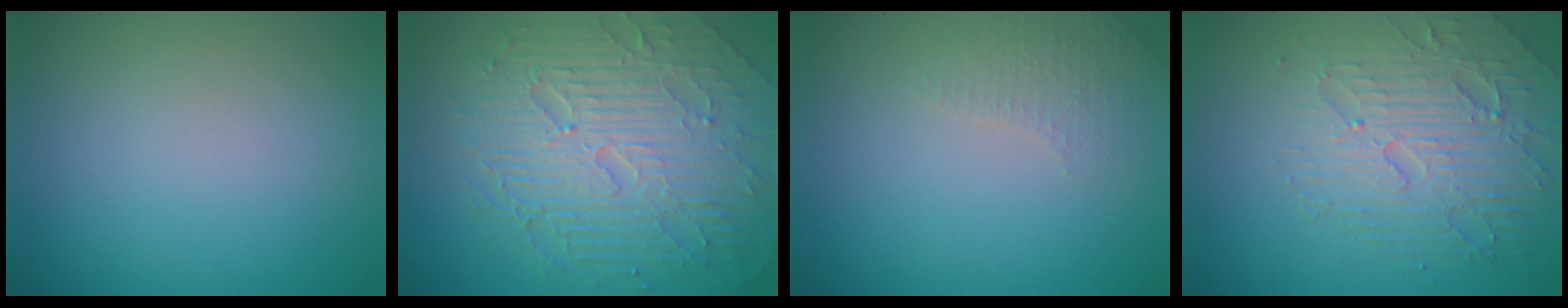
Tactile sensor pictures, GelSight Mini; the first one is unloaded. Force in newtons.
{"total": 9.4, "press": 6.2, "slide": 7.1}
{"total": 1.6, "press": 1.6, "slide": 0.4}
{"total": 4.7, "press": 4.6, "slide": 0.9}